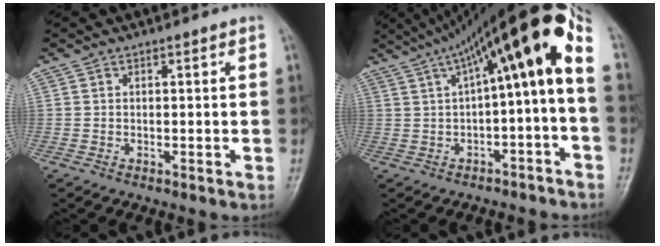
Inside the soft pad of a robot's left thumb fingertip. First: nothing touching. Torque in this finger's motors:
{"motor_torque": [0.50, 0.73, 2.45, -0.32, 0.36]}